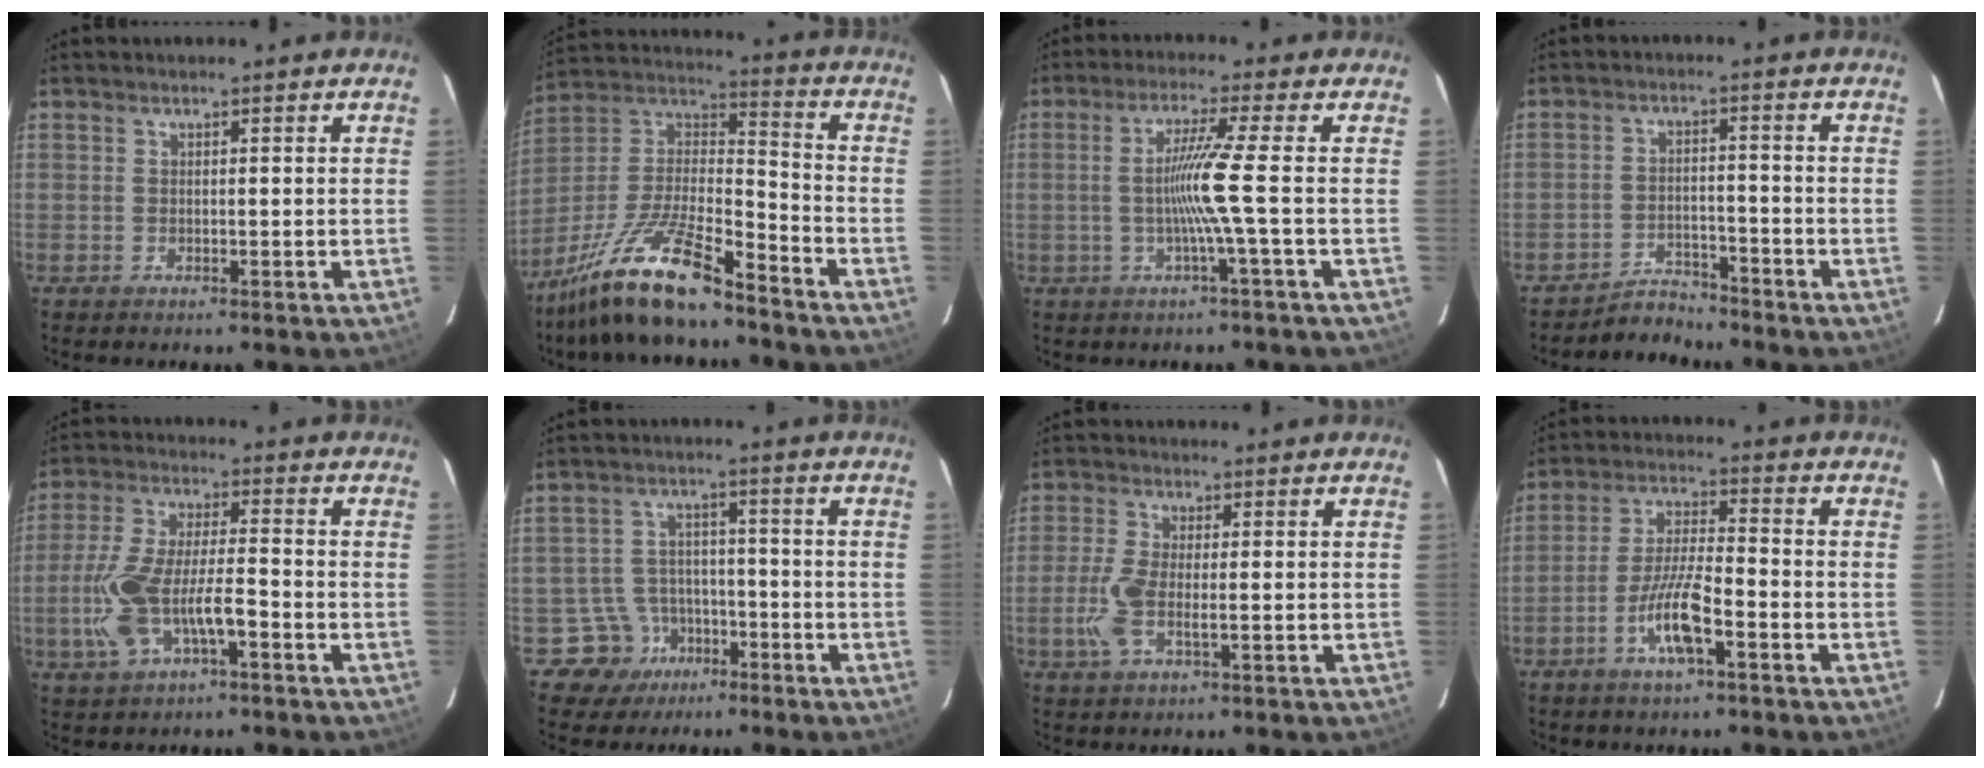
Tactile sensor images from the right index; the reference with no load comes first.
{"total": 16.8, "force": [-12.6, 2.9, 10.7], "torque": [-0.222, -0.002, -0.231]}
{"total": 6.5, "force": [-0.8, -2.3, 6.0], "torque": [-0.121, -0.002, -0.011]}
{"total": 4.0, "force": [-3.8, 0.9, -0.9], "torque": [0.016, 0.001, -0.062]}
{"total": 10.7, "force": [-3.5, 2.9, 9.6], "torque": [-0.204, 0.008, -0.060]}
{"total": 6.6, "force": [-3.2, 5.8, -0.4], "torque": [0.016, 0.013, -0.047]}
{"total": 5.4, "force": [-1.0, 1.7, 5.0], "torque": [-0.122, -0.006, -0.019]}
{"total": 8.7, "force": [-3.9, 1.4, 7.7], "torque": [-0.153, -0.001, -0.073]}